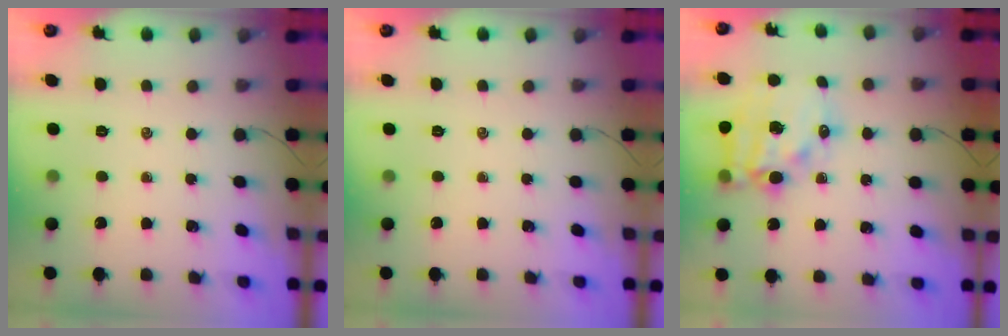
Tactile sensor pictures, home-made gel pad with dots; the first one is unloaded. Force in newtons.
{"total": 0.0}
{"total": 16.5, "press": 16.1, "slide": 3.4}